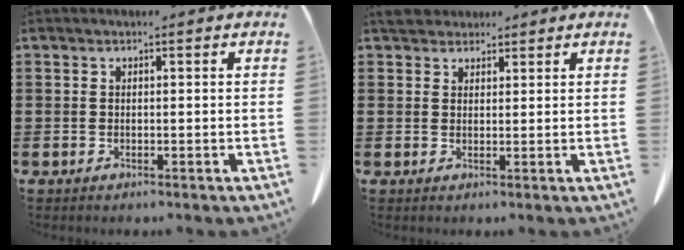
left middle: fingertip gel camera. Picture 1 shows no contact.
{"total": 3.3, "force": [2.8, 1.4, 0.8], "torque": [-0.017, -0.001, 0.055]}